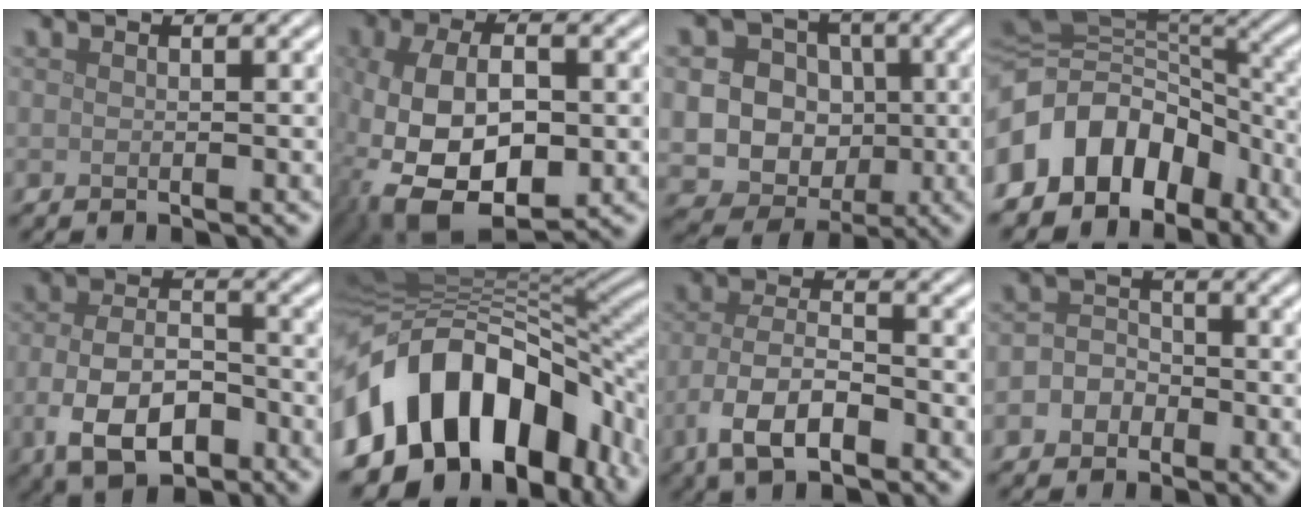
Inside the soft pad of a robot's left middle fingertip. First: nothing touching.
{"total": 10.8, "force": [-2.6, 6.3, 8.4], "torque": [-0.189, -0.034, -0.033]}
{"total": 12.2, "force": [-0.4, 11.5, 4.0], "torque": [-0.099, 0.019, -0.028]}
{"total": 14.4, "force": [-6.0, 10.6, 7.7], "torque": [-0.171, 0.004, -0.111]}
{"total": 6.9, "force": [-3.1, 3.9, 4.8], "torque": [-0.097, -0.007, -0.061]}
{"total": 16.5, "force": [-5.8, 10.8, 11.0], "torque": [-0.185, -0.002, -0.091]}
{"total": 5.8, "force": [-3.1, 2.4, 4.2], "torque": [-0.085, 0.000, -0.067]}
{"total": 3.3, "force": [-1.4, 2.8, 1.1], "torque": [-0.001, 0.009, -0.035]}